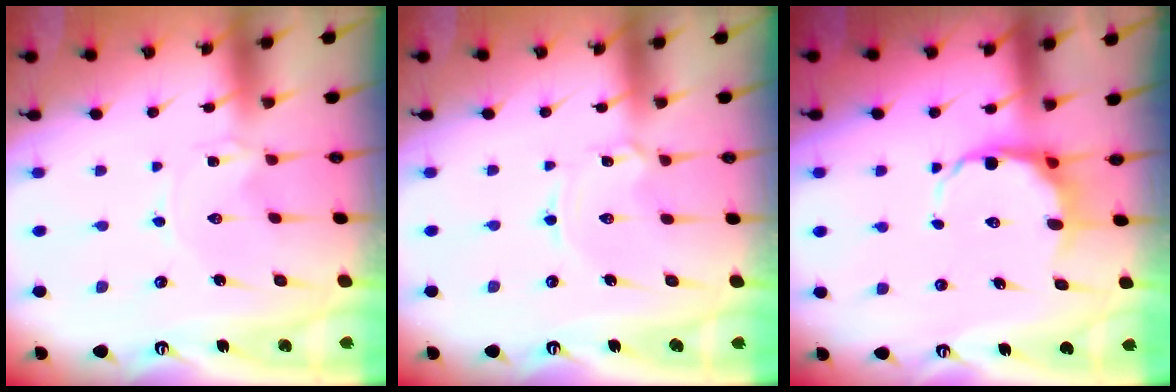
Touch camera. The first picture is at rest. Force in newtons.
{"total": 1.8, "press": 1.8, "slide": 0.3}
{"total": 7.1, "press": 6.7, "slide": 2.2}